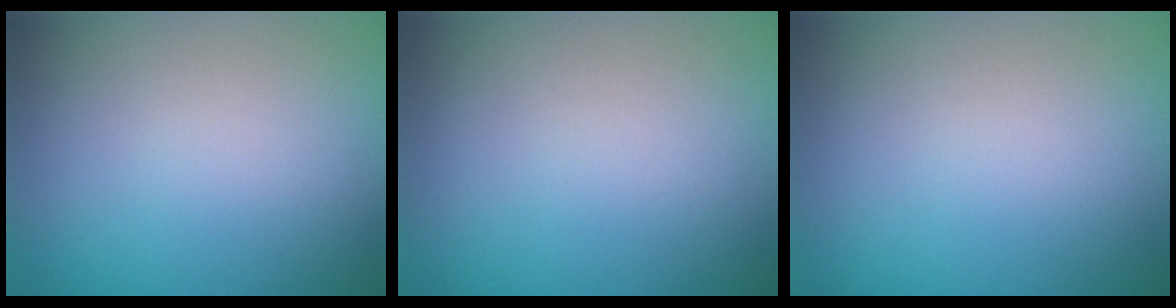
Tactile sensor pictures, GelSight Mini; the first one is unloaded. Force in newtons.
{"total": 0.0}
{"total": 0.0}